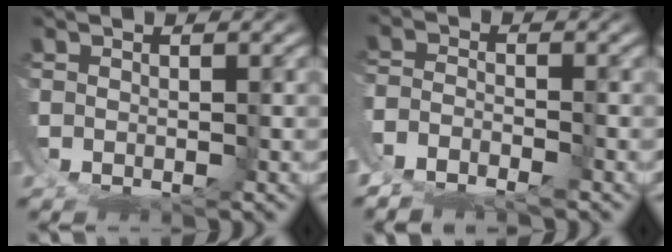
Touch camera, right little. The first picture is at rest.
{"total": 5.2, "force": [-3.8, 3.2, 1.4], "torque": [-0.026, -0.015, -0.074]}